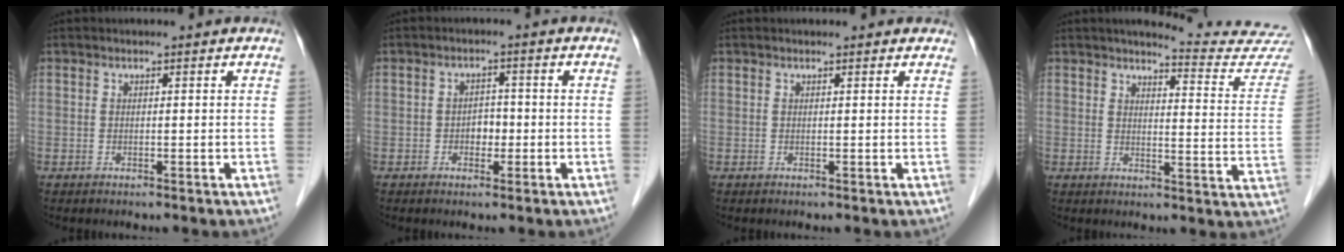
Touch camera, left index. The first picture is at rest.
{"total": 2.4, "force": [-0.7, 1.7, 1.6], "torque": [-0.020, 0.007, -0.011]}
{"total": 2.5, "force": [2.3, 0.8, 0.7], "torque": [-0.012, 0.013, 0.017]}
{"total": 13.8, "force": [13.7, -0.2, 2.1], "torque": [-0.012, -0.095, 0.136]}